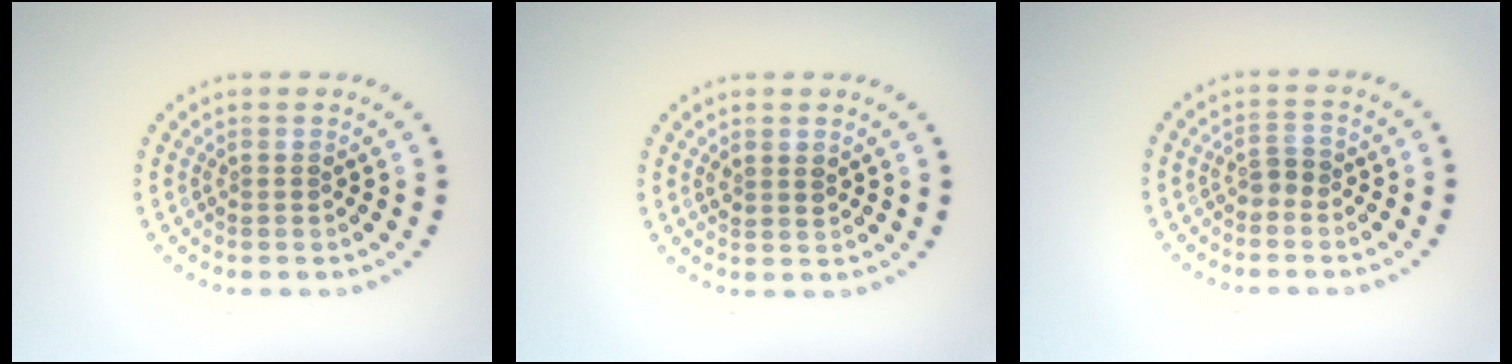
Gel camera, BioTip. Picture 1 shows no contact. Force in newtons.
{"total": 1.1, "press": 1.0, "slide": 0.5}
{"total": 1.1, "press": 1.0, "slide": 0.5}